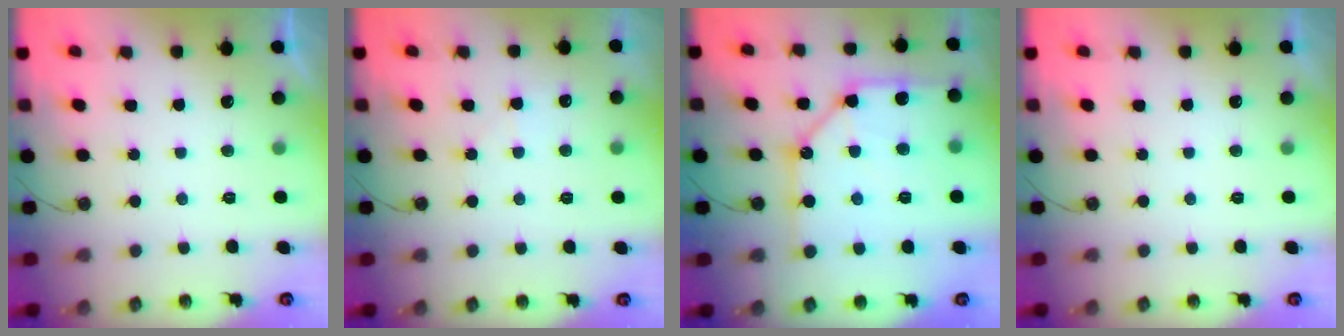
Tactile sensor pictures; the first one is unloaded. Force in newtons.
{"total": 3.9, "press": 3.8, "slide": 0.7}
{"total": 14.2, "press": 14.1, "slide": 1.7}
{"total": 0.0}